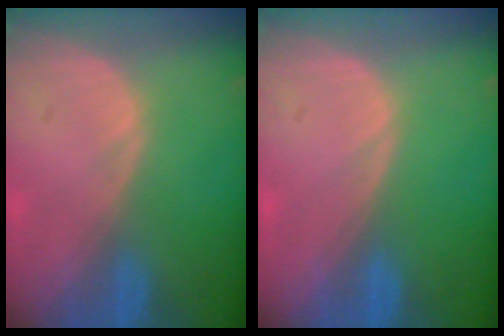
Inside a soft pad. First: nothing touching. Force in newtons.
{"total": 0.0}